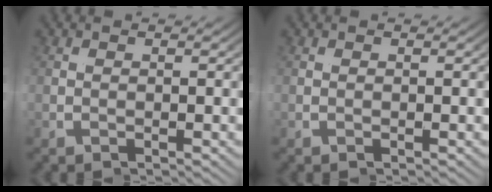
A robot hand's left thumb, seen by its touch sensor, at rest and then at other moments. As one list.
[{"total": 0.0}]